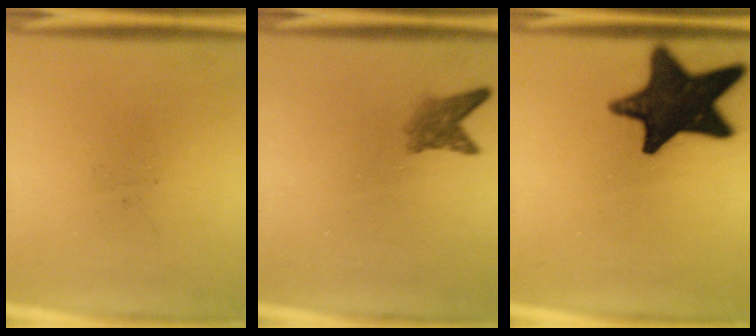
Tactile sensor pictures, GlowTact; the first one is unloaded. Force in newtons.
{"total": 2.9}
{"total": 17.0}